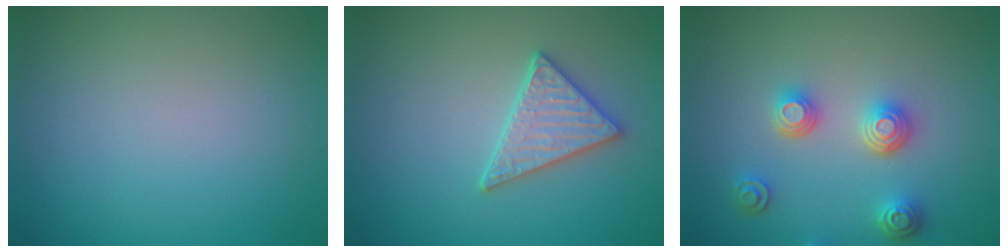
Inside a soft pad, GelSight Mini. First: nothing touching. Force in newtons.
{"total": 3.0, "press": 2.9, "slide": 0.7}
{"total": 3.6, "press": 3.0, "slide": 2.0}